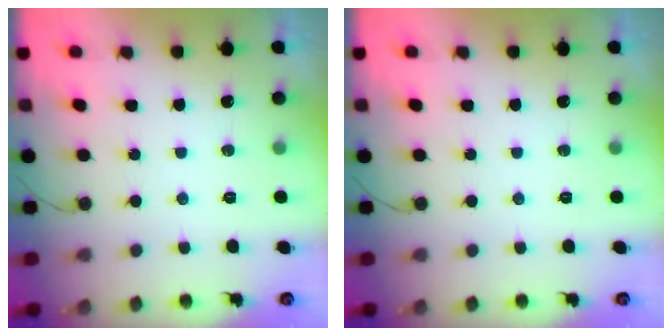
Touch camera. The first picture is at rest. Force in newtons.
{"total": 0.0}